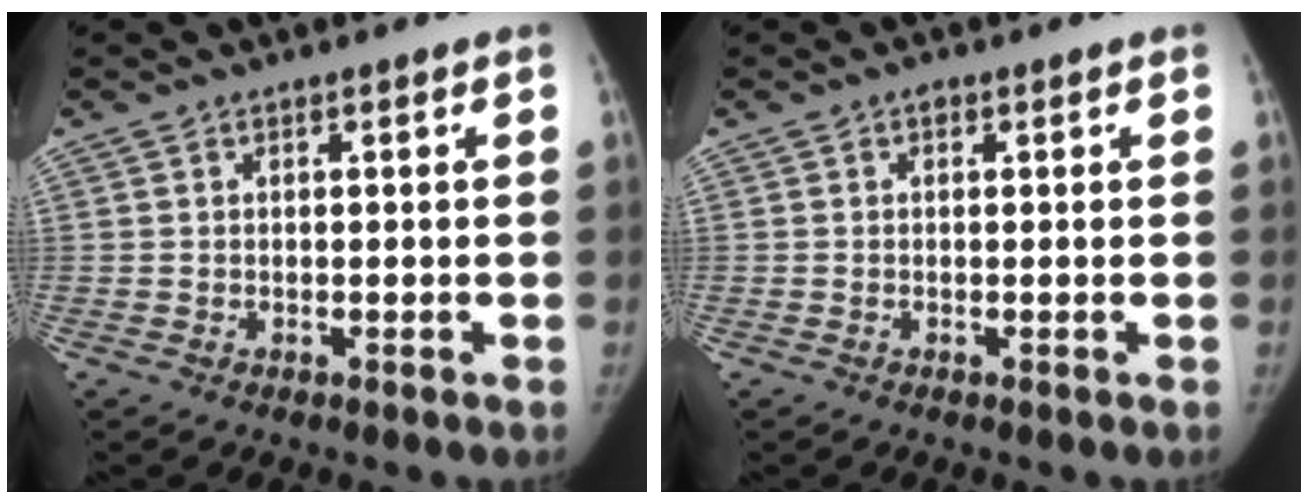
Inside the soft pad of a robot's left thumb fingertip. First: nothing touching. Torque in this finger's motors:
{"motor_torque": [0.17, 0.03, 0.53, -0.41, 0.09]}